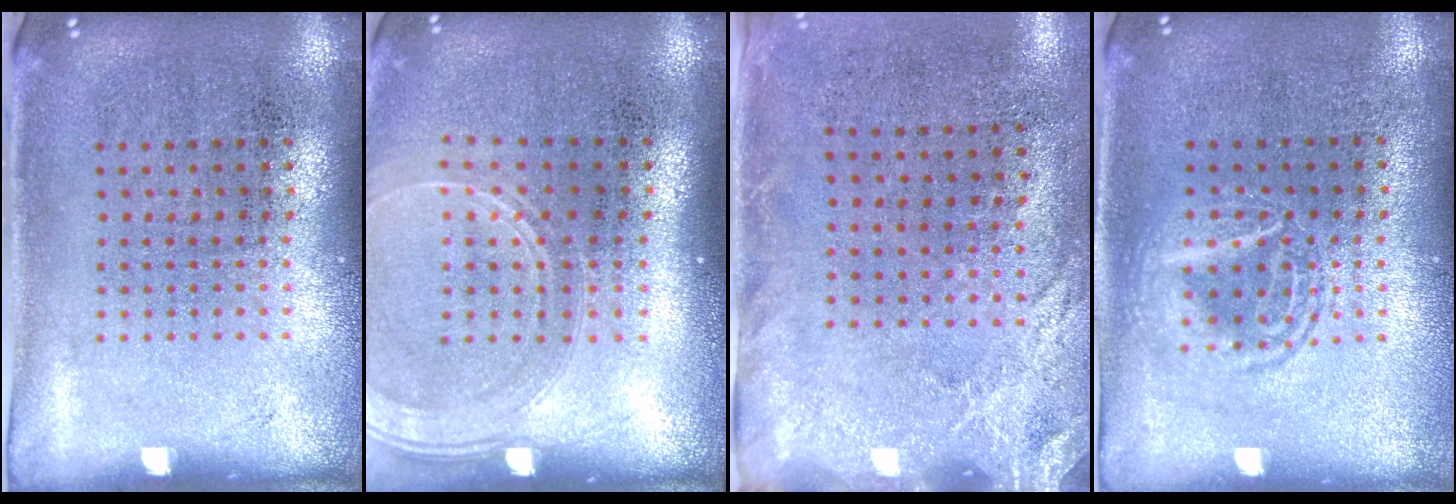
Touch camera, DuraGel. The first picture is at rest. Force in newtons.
{"total": 1.7, "press": 1.6, "slide": 0.6}
{"total": 2.5, "press": 1.9, "slide": 1.6}
{"total": 2.4, "press": 2.4, "slide": 0.2}